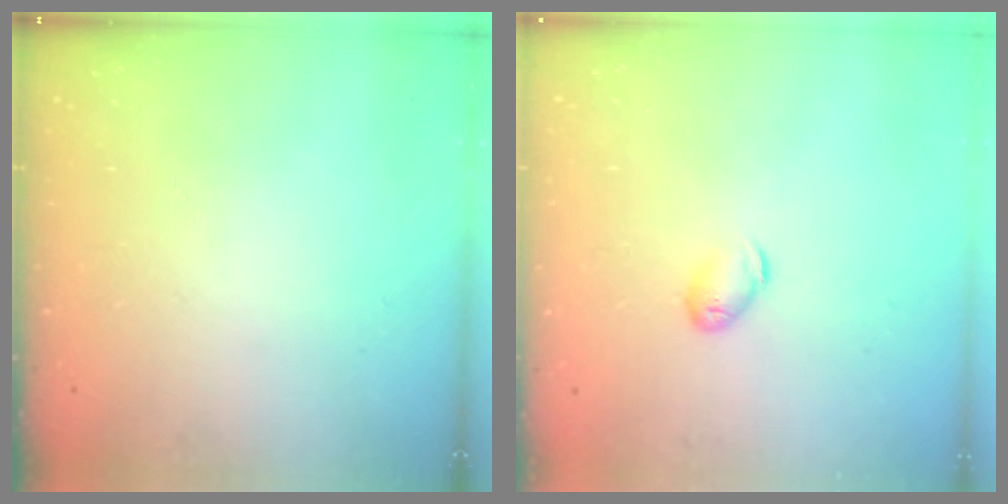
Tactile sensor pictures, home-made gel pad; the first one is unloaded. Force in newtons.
{"total": 6.2, "press": 6.1, "slide": 1.1}